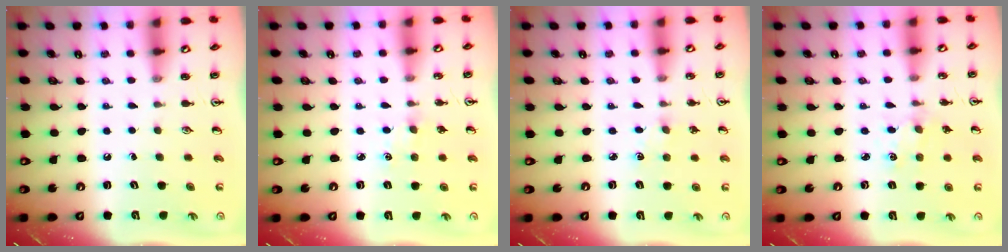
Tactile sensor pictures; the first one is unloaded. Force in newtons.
{"total": 1.1, "press": 1.1, "slide": 0.3}
{"total": 3.3, "press": 3.3, "slide": 0.5}
{"total": 2.1, "press": 2.1, "slide": 0.4}